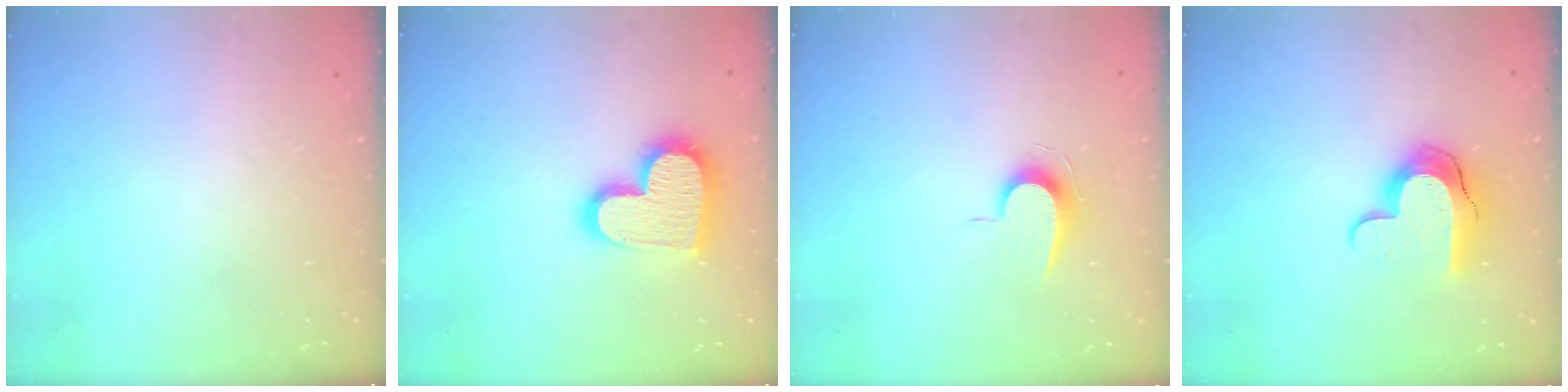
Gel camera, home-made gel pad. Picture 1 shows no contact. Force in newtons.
{"total": 18.4, "press": 18.4, "slide": 1.0}
{"total": 7.1, "press": 7.0, "slide": 0.7}
{"total": 11.1, "press": 11.1, "slide": 0.8}